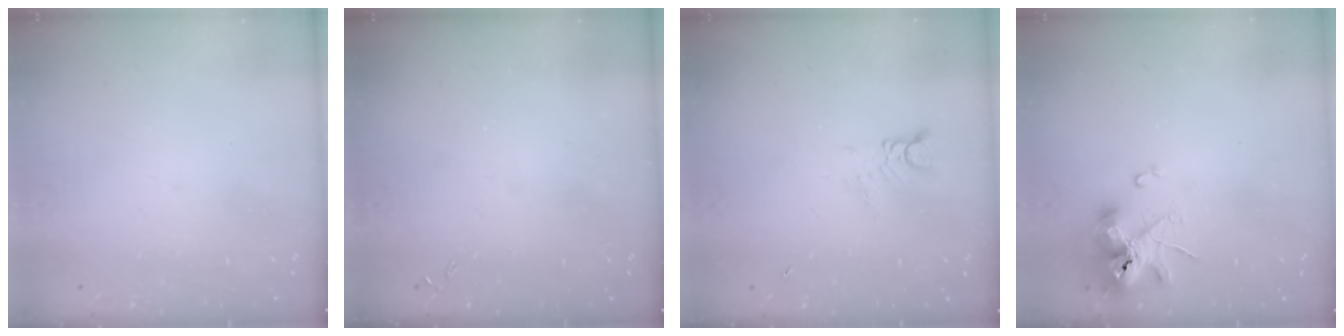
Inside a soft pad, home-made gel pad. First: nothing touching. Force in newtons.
{"total": 0.0}
{"total": 2.4, "press": 2.4, "slide": 0.4}
{"total": 11.9, "press": 11.8, "slide": 1.6}